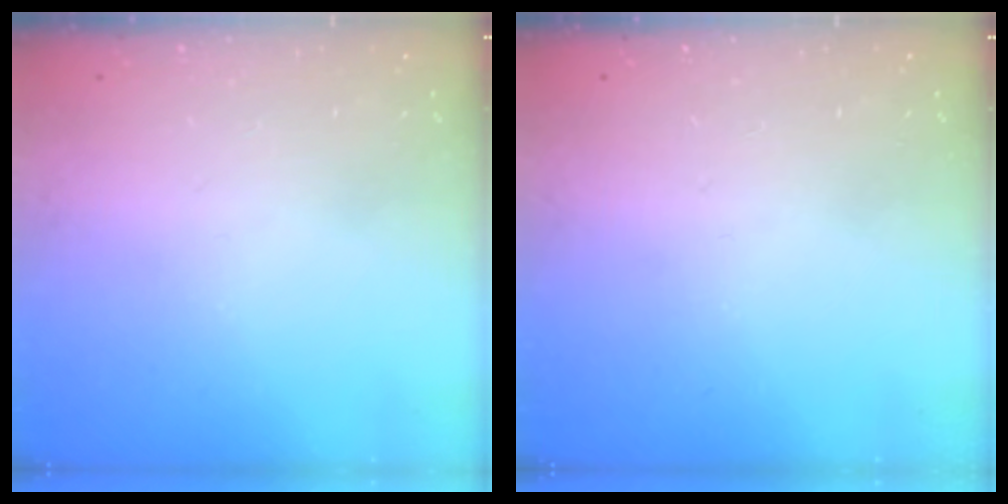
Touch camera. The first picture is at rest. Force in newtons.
{"total": 0.0}